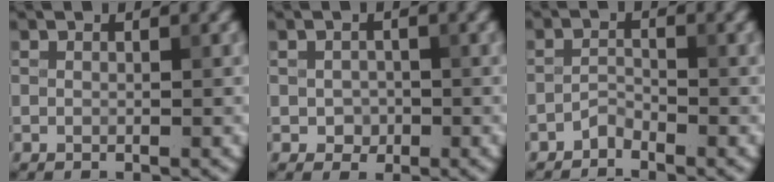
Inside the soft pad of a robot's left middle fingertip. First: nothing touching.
{"total": 1.5, "force": [-0.3, 1.3, 0.6], "torque": [-0.009, -0.004, -0.007]}
{"total": 1.2, "force": [-1.2, 0.3, 0.2], "torque": [-0.003, 0.006, -0.025]}